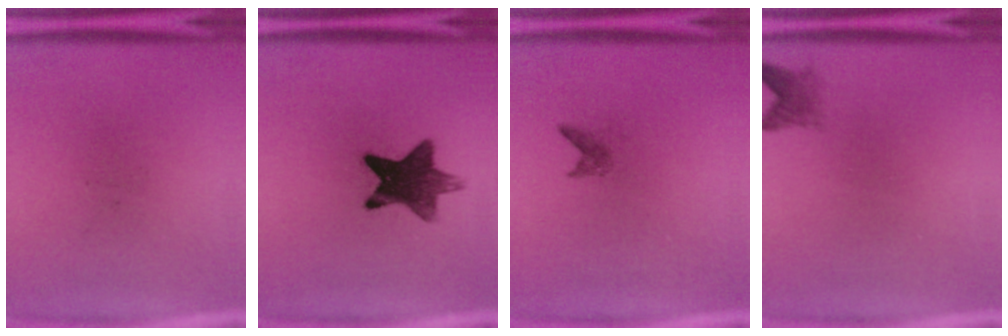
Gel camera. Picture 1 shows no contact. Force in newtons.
{"total": 11.4}
{"total": 0.9}
{"total": 2.2}